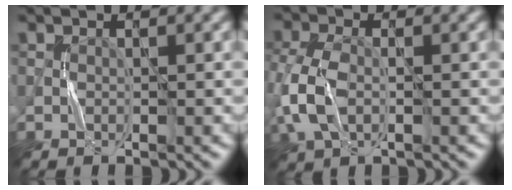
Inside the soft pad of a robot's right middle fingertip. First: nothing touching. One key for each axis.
{"total": 5.1, "fx": -1.0, "fy": 3.2, "fz": 3.8, "tx": -0.104, "ty": 0.003, "tz": -0.025}